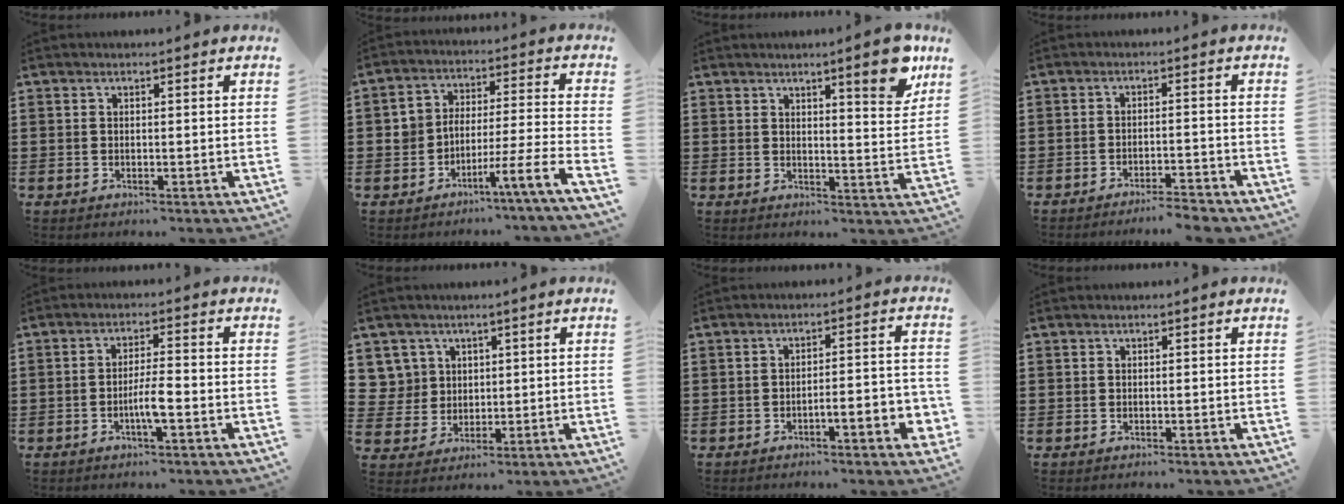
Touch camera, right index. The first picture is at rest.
{"total": 6.6, "force": [-5.5, -0.2, 3.7], "torque": [-0.062, -0.005, -0.107]}
{"total": 7.4, "force": [5.2, 1.1, 5.2], "torque": [-0.074, -0.020, 0.082]}
{"total": 3.3, "force": [-3.3, -0.1, 0.6], "torque": [-0.015, -0.003, -0.068]}
{"total": 4.1, "force": [-1.4, 0.5, 3.8], "torque": [-0.075, -0.002, -0.029]}
{"total": 5.3, "force": [1.9, 4.9, 0.3], "torque": [-0.035, 0.018, 0.037]}
{"total": 4.8, "force": [-2.6, 0.5, 3.9], "torque": [-0.064, -0.007, -0.046]}
{"total": 0.0}